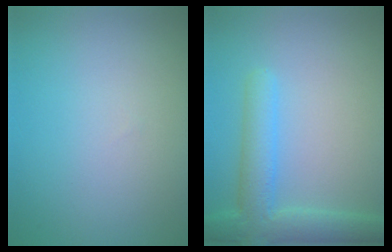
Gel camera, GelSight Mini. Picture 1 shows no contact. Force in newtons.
{"total": 4.9, "press": 4.9, "slide": 0.3}